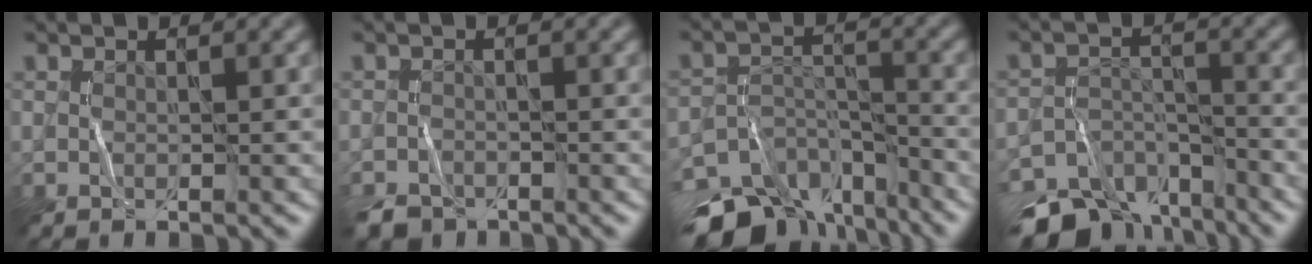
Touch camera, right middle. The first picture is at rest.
{"total": 2.5, "force": [-2.1, 1.2, 0.5], "torque": [-0.006, -0.004, -0.045]}
{"total": 12.6, "force": [-10.1, 6.1, 4.5], "torque": [-0.074, -0.007, -0.149]}
{"total": 10.1, "force": [-8.0, 4.9, 3.9], "torque": [-0.064, -0.018, -0.126]}